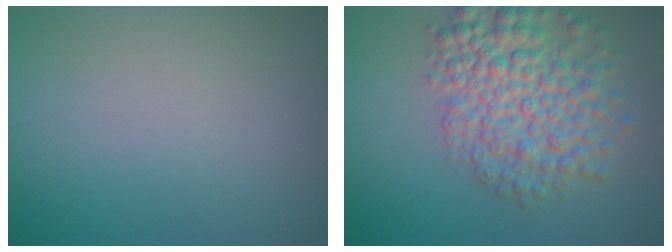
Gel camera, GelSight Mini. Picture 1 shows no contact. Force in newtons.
{"total": 7.0, "press": 7.0, "slide": 0.2}